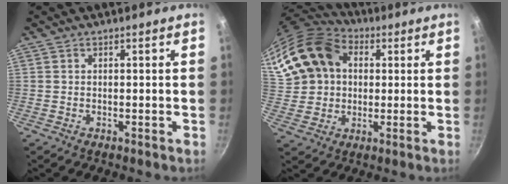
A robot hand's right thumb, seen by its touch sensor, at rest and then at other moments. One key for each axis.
{"total": 19.1, "fx": 5.3, "fy": 15.0, "fz": 10.7, "tx": -0.209, "ty": 0.027, "tz": 0.098}